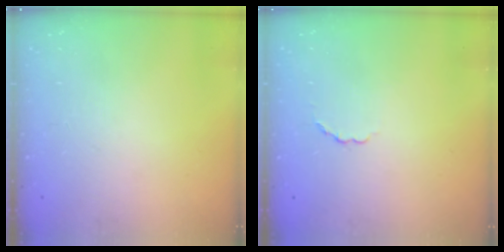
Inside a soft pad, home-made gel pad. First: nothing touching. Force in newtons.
{"total": 2.4, "press": 2.2, "slide": 1.0}